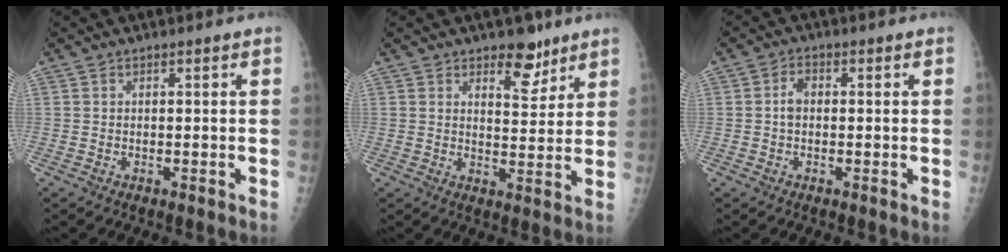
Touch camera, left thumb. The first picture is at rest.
{"total": 7.9, "force": [5.9, 3.5, 3.9], "torque": [-0.027, -0.046, 0.091]}
{"total": 2.9, "force": [0.0, 2.0, 2.1], "torque": [-0.036, 0.007, -0.005]}